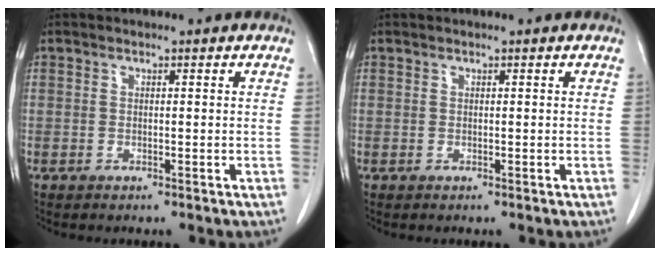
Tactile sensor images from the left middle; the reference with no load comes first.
{"total": 0.0}